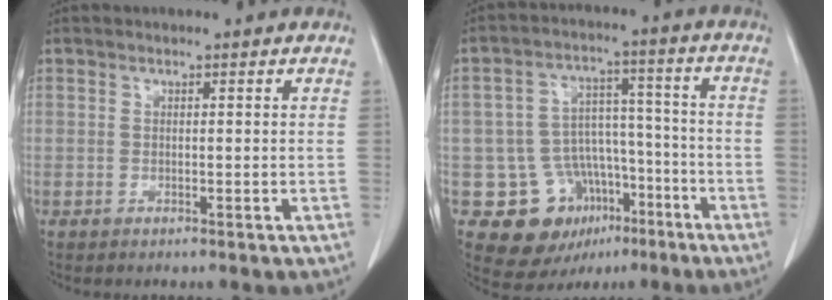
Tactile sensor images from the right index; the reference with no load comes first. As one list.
[{"total": 12.9, "force": [-5.8, 10.2, 5.4], "torque": [-0.084, 0.043, -0.073]}]